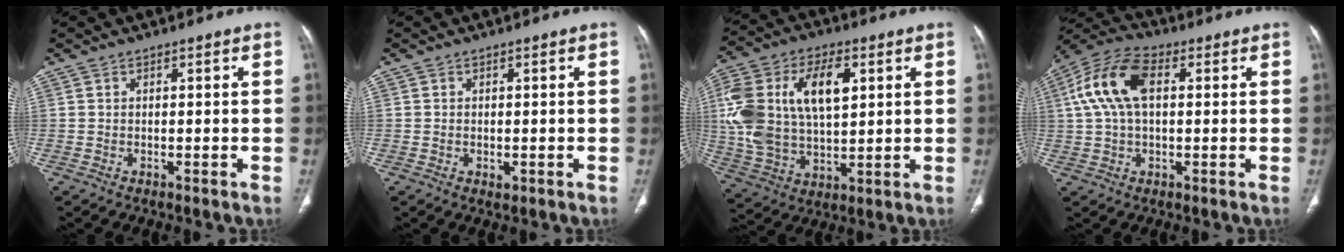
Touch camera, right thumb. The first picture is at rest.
{"total": 1.2, "force": [-0.2, 0.8, 0.8], "torque": [-0.014, -0.003, -0.001]}
{"total": 20.7, "force": [4.8, 11.7, 16.4], "torque": [-0.318, 0.002, 0.090]}
{"total": 12.3, "force": [2.4, 6.9, 9.9], "torque": [-0.209, 0.029, 0.041]}